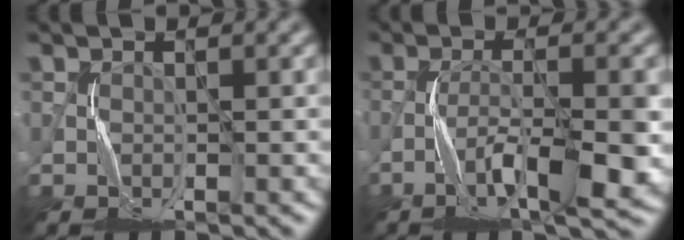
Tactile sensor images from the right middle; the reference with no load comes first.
{"total": 7.1, "force": [-3.0, 1.5, 6.3], "torque": [-0.112, 0.004, -0.051]}